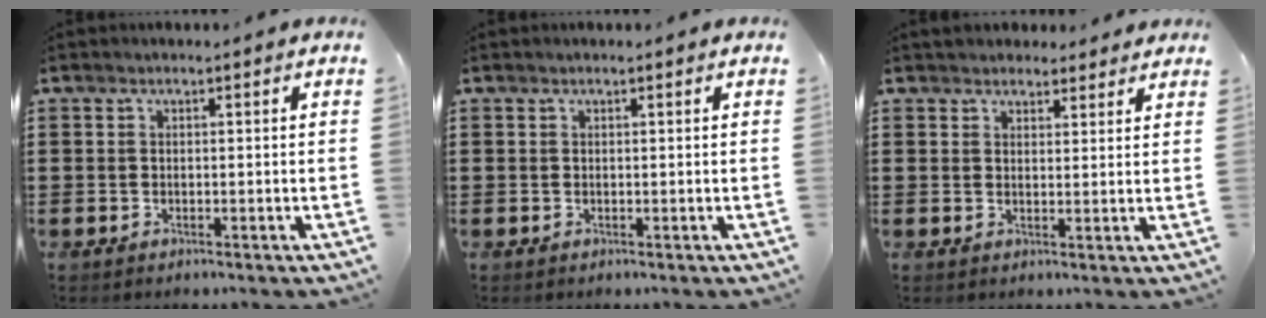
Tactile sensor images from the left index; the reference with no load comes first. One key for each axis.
{"total": 0.0}
{"total": 2.8, "fx": 2.6, "fy": 1.2, "fz": 0.0, "tx": 0.000, "ty": -0.002, "tz": 0.048}